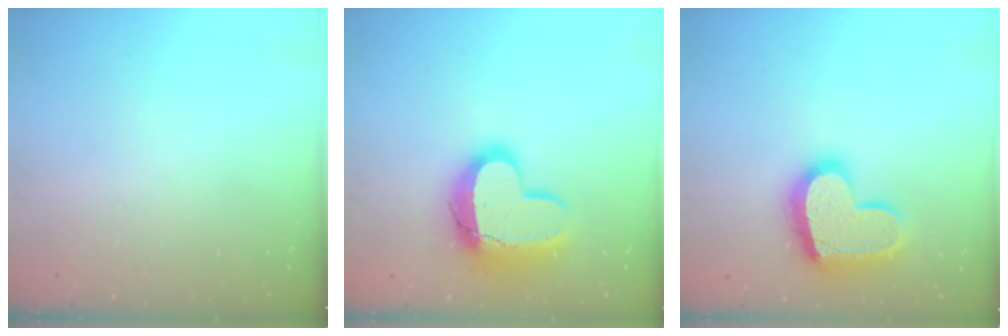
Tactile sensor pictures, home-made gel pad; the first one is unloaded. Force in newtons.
{"total": 15.8, "press": 15.7, "slide": 1.0}
{"total": 18.3, "press": 18.3, "slide": 1.2}